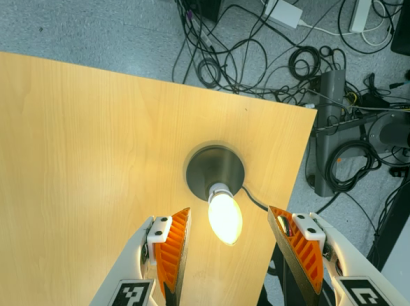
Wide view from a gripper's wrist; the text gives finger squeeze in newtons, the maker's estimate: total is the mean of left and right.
{"total": 0.0}